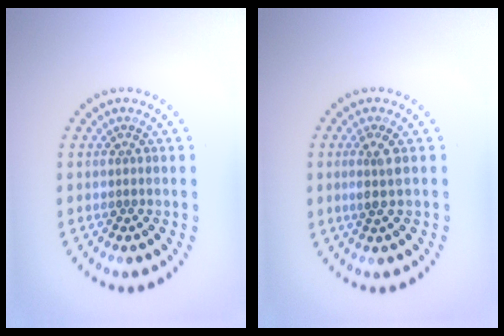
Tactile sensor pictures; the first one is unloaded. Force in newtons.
{"total": 1.6, "press": 1.3, "slide": 1.0}